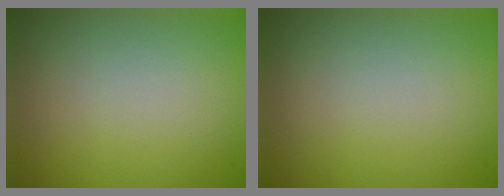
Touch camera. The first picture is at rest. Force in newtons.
{"total": 0.0}